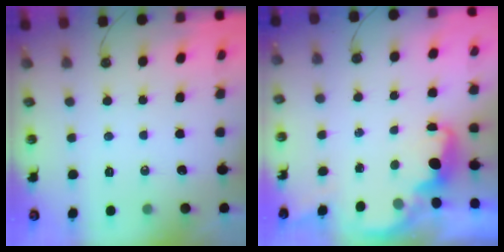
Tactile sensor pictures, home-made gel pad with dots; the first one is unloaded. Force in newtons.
{"total": 1.9, "press": 1.7, "slide": 0.8}